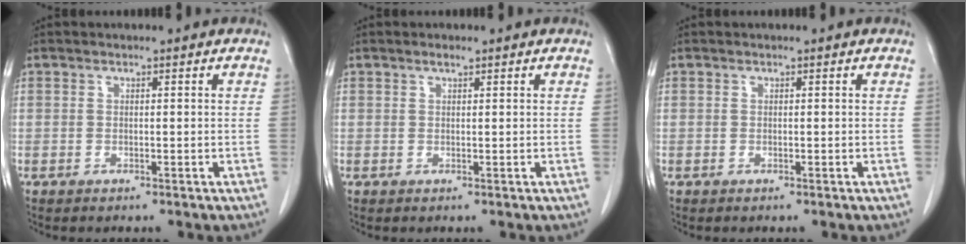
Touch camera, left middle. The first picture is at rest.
{"total": 0.8, "force": [0.6, 0.1, 0.5], "torque": [-0.013, 0.001, 0.012]}
{"total": 0.0}